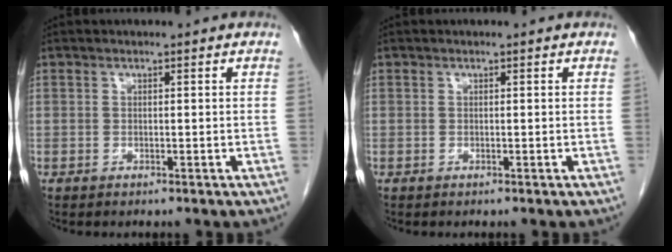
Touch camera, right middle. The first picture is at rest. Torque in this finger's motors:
{"motor_torque": [0.00, 0.00, 0.00, 0.00]}